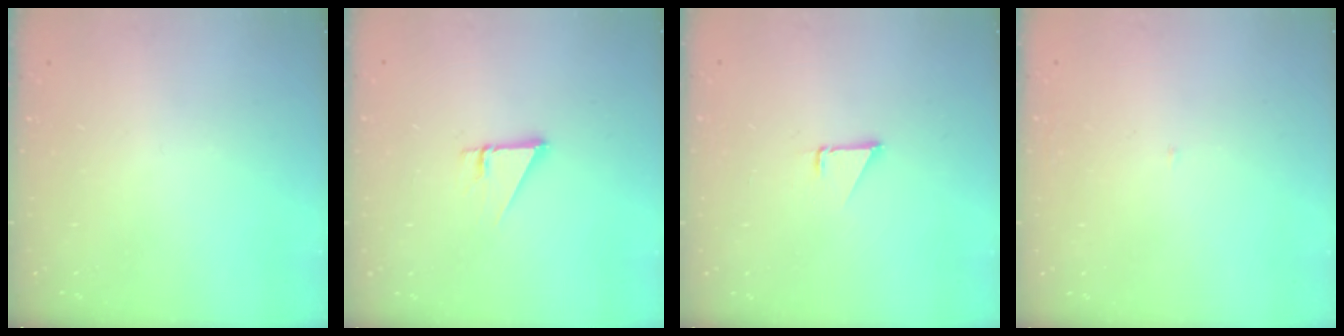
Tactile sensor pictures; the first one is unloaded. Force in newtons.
{"total": 2.7, "press": 2.7, "slide": 0.1}
{"total": 1.4, "press": 1.3, "slide": 0.1}
{"total": 2.0, "press": 2.0, "slide": 0.2}